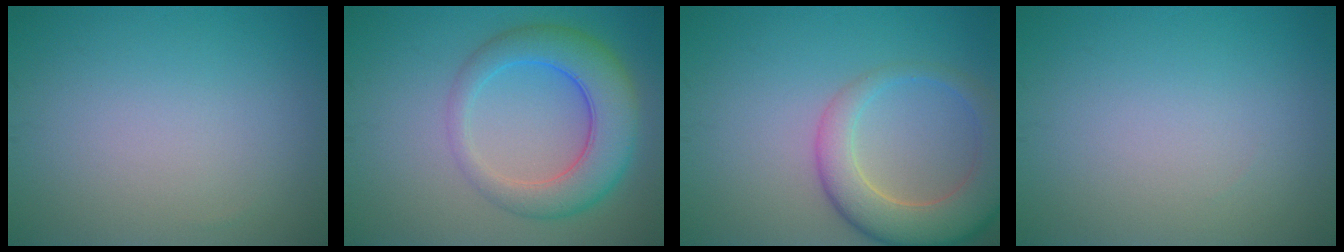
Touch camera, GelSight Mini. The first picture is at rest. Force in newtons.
{"total": 6.6, "press": 6.6, "slide": 0.3}
{"total": 6.5, "press": 6.4, "slide": 0.5}
{"total": 0.0}